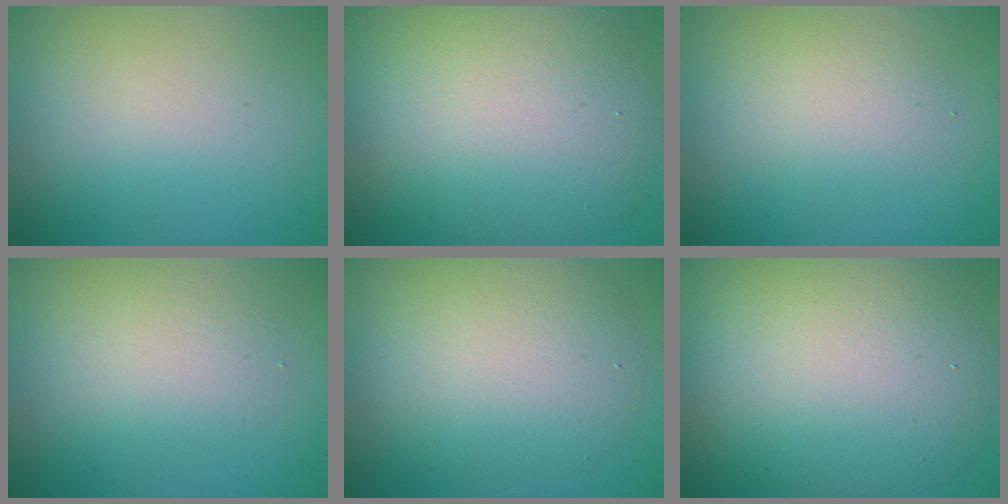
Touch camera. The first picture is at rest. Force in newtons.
{"total": 11.4, "press": 11.4, "slide": 0.4}
{"total": 2.3, "press": 2.3, "slide": 0.2}
{"total": 2.2, "press": 2.2, "slide": 0.2}
{"total": 5.6, "press": 5.6, "slide": 0.5}
{"total": 11.8, "press": 11.8, "slide": 0.9}